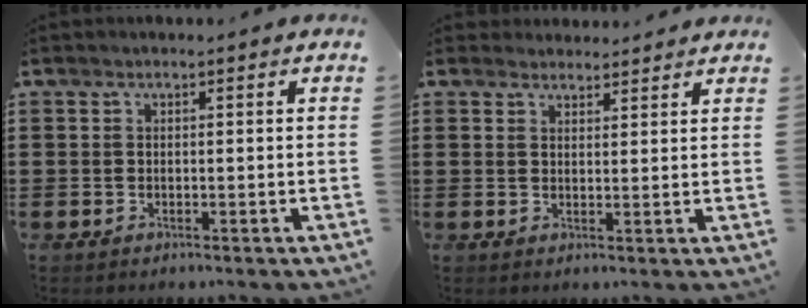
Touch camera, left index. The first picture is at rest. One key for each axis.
{"total": 2.6, "fx": 2.6, "fy": 0.5, "fz": -0.1, "tx": -0.005, "ty": -0.002, "tz": 0.050}